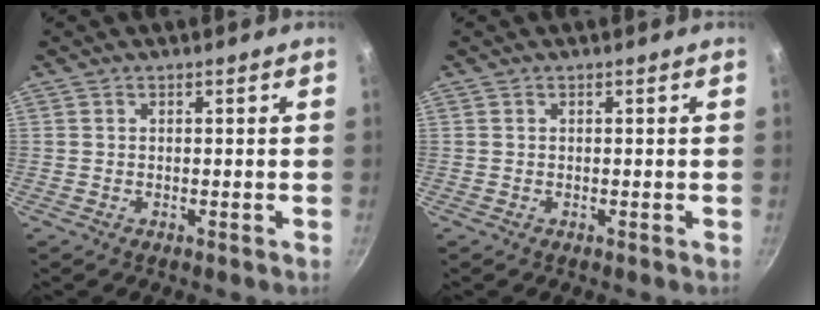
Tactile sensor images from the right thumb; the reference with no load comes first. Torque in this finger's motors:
{"motor_torque": [-0.05, 0.05, -0.05, 0.04, 0.01]}